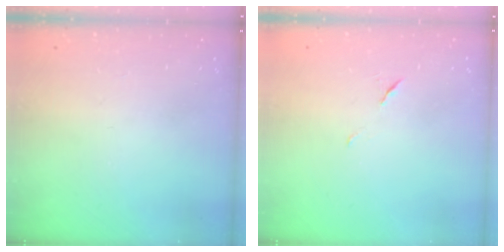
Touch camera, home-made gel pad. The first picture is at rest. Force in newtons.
{"total": 3.8, "press": 3.4, "slide": 1.7}